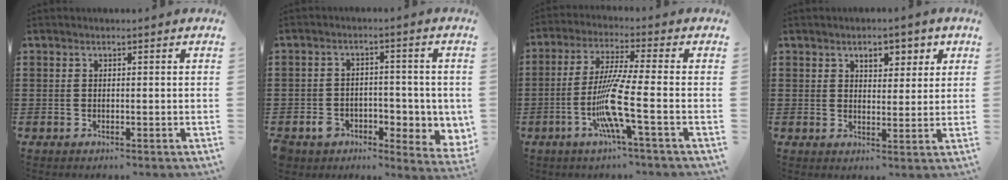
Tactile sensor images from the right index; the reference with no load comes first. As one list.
[{"total": 4.6, "force": [-1.4, 3.5, 2.6], "torque": [-0.046, 0.005, -0.029]}, {"total": 9.8, "force": [-3.1, 0.0, 9.3], "torque": [-0.198, -0.020, -0.067]}, {"total": 3.9, "force": [2.2, 2.4, 2.1], "torque": [-0.030, 0.003, 0.031]}]